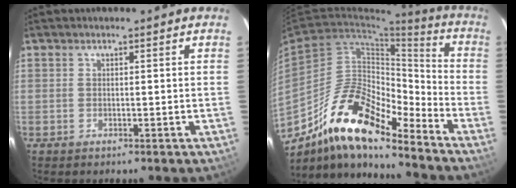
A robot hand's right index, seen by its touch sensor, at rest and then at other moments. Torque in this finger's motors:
{"motor_torque": [0.44, -0.58, 0.50, 0.10]}